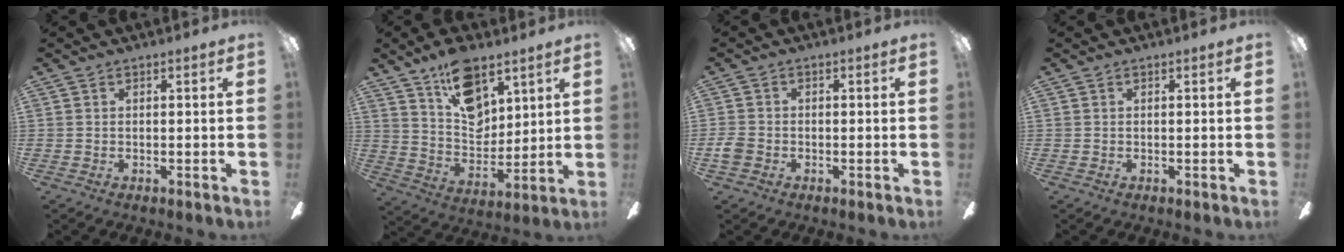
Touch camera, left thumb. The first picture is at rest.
{"total": 15.2, "force": [9.6, 8.5, 8.0], "torque": [-0.125, -0.047, 0.177]}
{"total": 3.2, "force": [-1.2, 2.5, 1.7], "torque": [-0.031, 0.008, -0.024]}
{"total": 0.0}